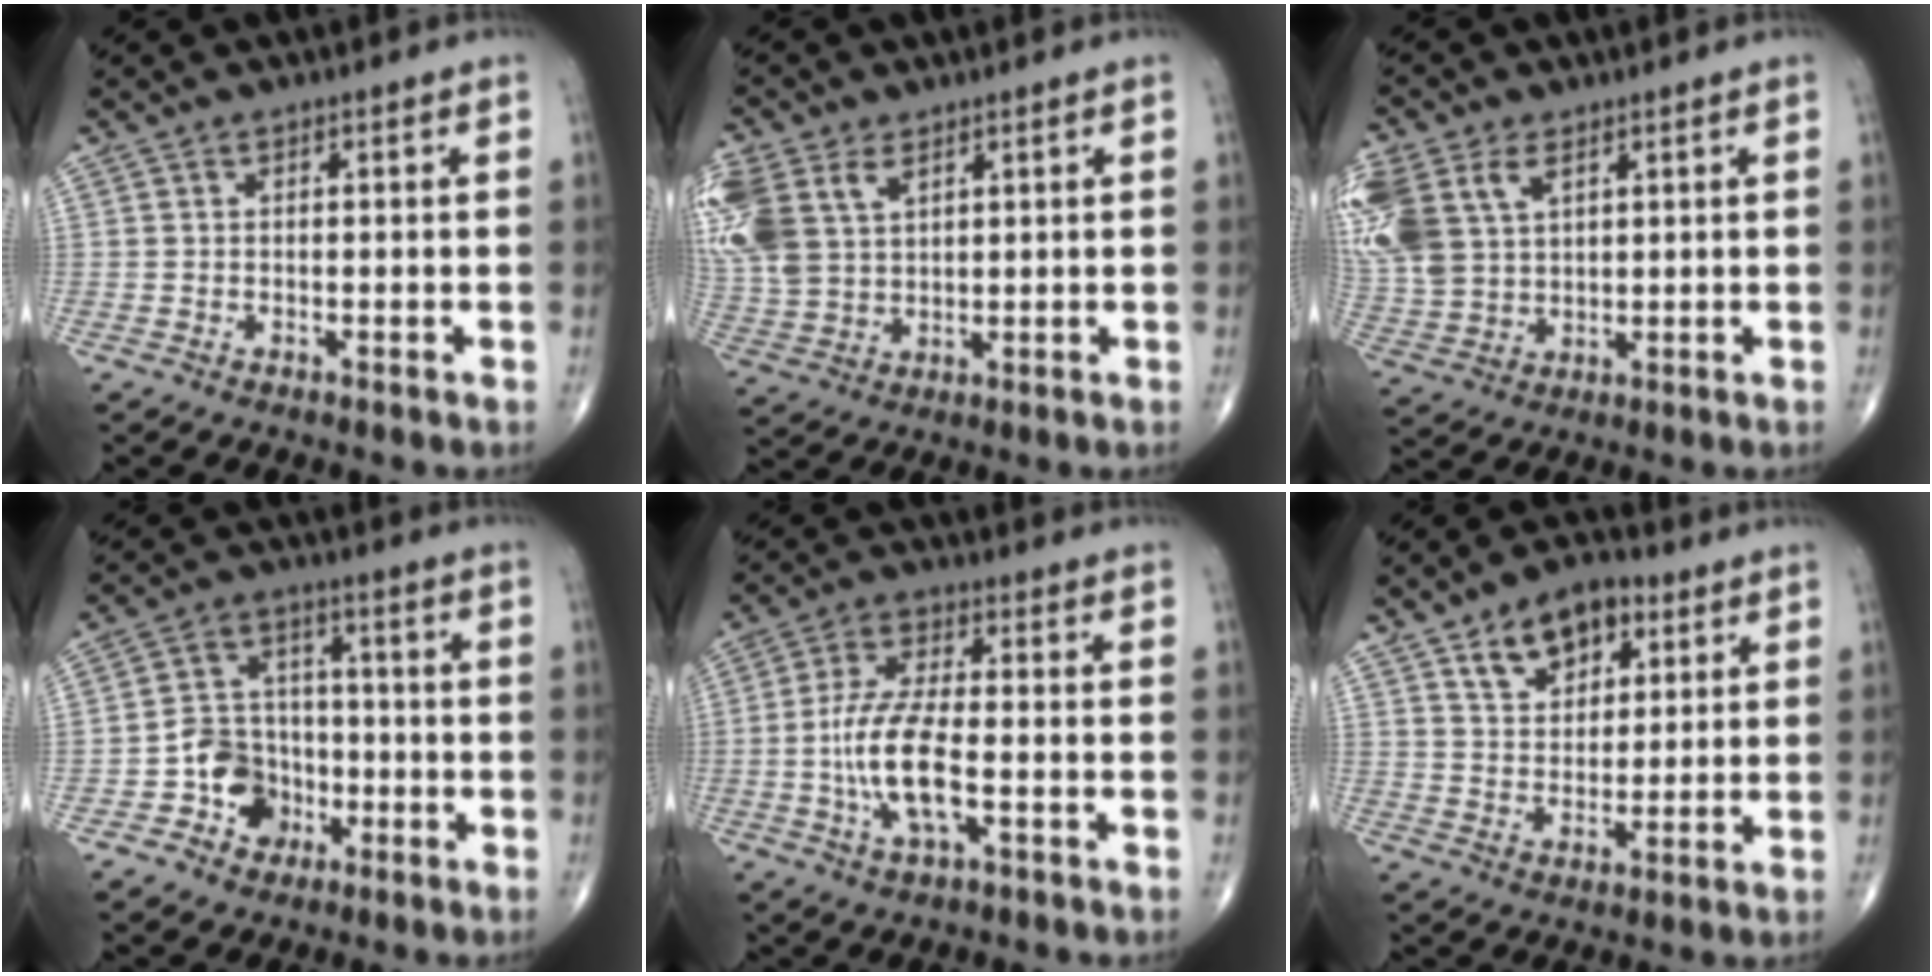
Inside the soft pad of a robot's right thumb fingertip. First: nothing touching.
{"total": 16.7, "force": [6.7, 11.4, 10.3], "torque": [-0.265, 0.009, 0.138]}
{"total": 17.9, "force": [6.8, 12.1, 11.2], "torque": [-0.286, 0.013, 0.142]}
{"total": 9.1, "force": [-3.6, 7.7, 3.2], "torque": [-0.012, 0.035, -0.063]}
{"total": 11.2, "force": [-2.5, 4.2, 10.1], "torque": [-0.209, 0.016, -0.049]}
{"total": 11.4, "force": [5.3, 7.6, 6.6], "torque": [-0.068, -0.012, 0.085]}